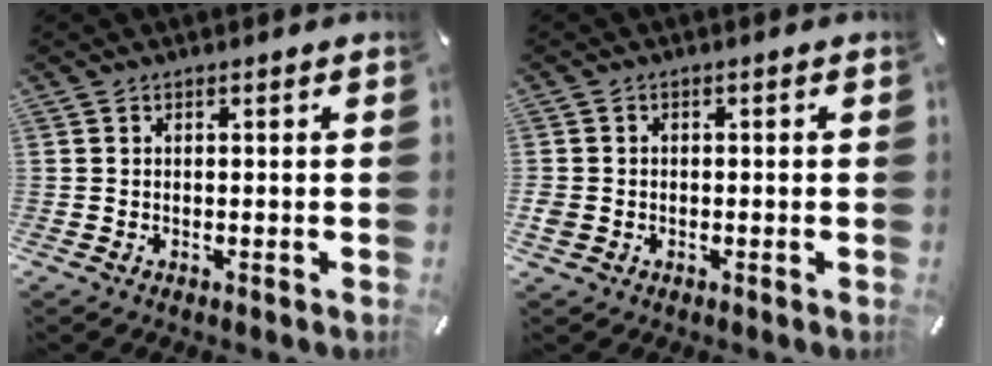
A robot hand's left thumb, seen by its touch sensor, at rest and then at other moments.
{"total": 2.1, "force": [-0.7, 1.8, 0.7], "torque": [-0.010, 0.005, -0.013]}